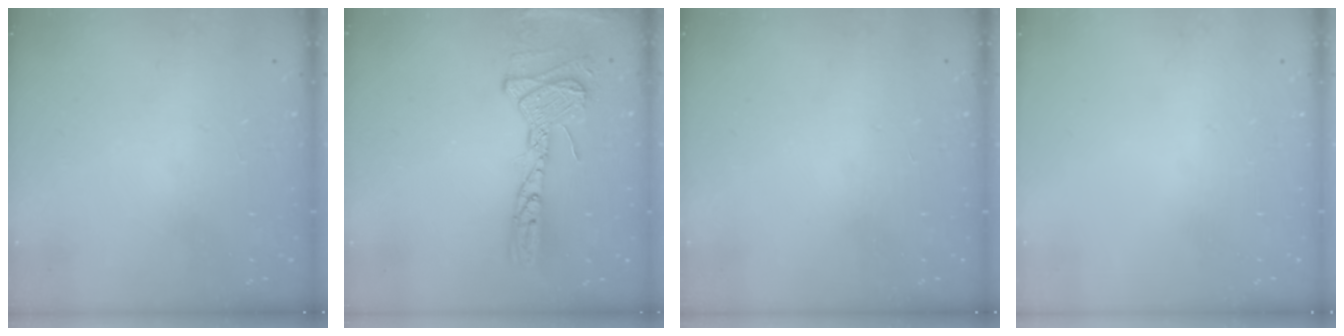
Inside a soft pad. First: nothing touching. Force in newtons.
{"total": 16.8, "press": 16.1, "slide": 4.6}
{"total": 0.0}
{"total": 0.0}